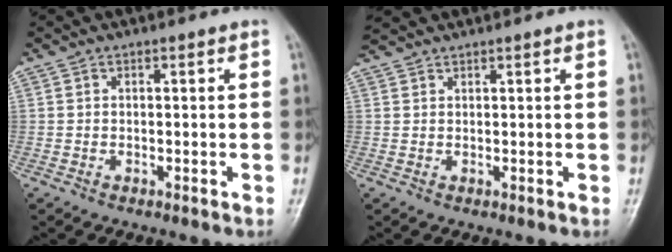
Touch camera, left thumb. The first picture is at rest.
{"total": 2.5, "force": [2.4, 0.3, 0.6], "torque": [-0.011, 0.017, 0.048]}